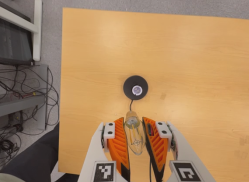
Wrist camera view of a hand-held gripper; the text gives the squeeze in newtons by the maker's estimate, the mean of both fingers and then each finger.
{"total": 17.7, "left": 18.9, "right": 16.5}